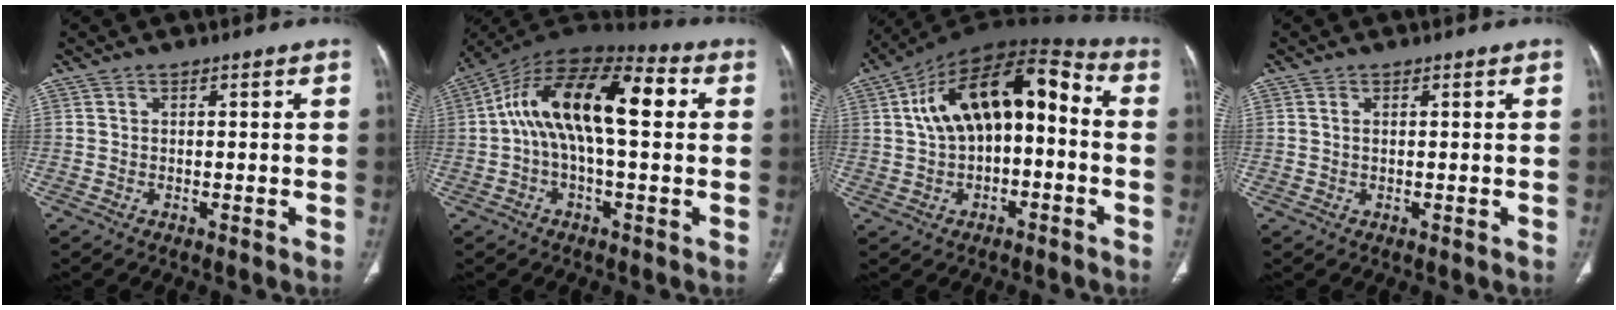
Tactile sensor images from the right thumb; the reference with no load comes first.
{"total": 18.9, "force": [2.7, 8.1, 16.9], "torque": [-0.284, 0.048, 0.033]}
{"total": 17.5, "force": [1.0, 9.3, 14.8], "torque": [-0.225, 0.056, 0.011]}
{"total": 0.8, "force": [0.2, 0.4, 0.6], "torque": [-0.017, 0.003, 0.007]}